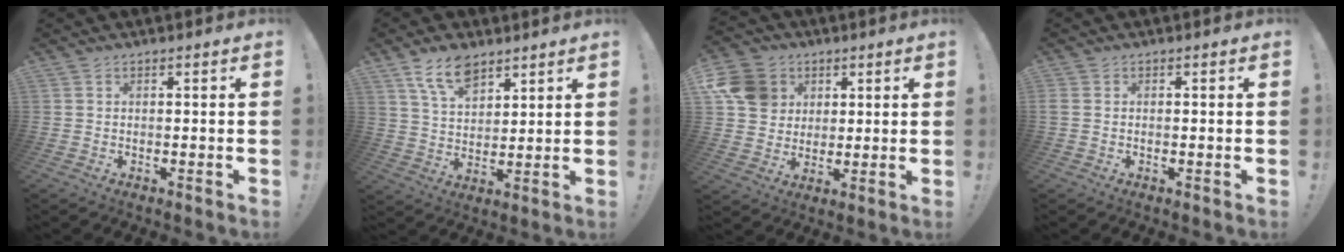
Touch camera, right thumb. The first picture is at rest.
{"total": 10.3, "force": [7.0, 5.3, 5.5], "torque": [-0.104, -0.028, 0.134]}
{"total": 12.5, "force": [4.0, 10.8, 4.8], "torque": [-0.066, -0.013, 0.083]}
{"total": 0.7, "force": [-0.3, 0.3, 0.5], "torque": [-0.014, 0.003, -0.003]}